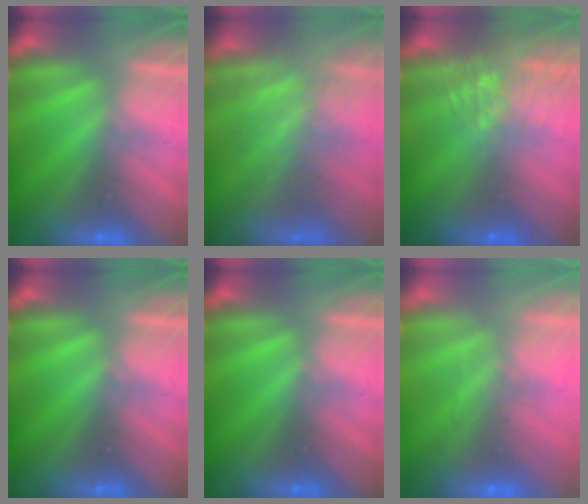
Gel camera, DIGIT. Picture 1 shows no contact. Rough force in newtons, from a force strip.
{"total": 3.1}
{"total": 7.1}
{"total": 0.0}
{"total": 0.0}
{"total": 9.3}